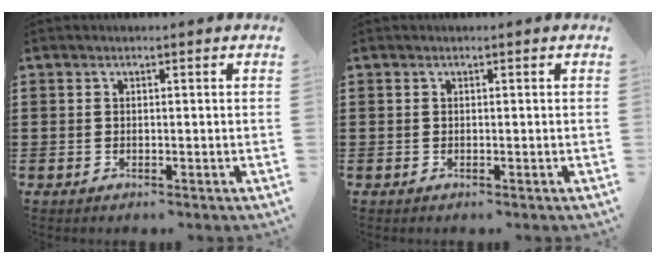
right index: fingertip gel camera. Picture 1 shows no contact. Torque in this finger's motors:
{"motor_torque": [0.00, 0.00, 0.00, 0.00]}